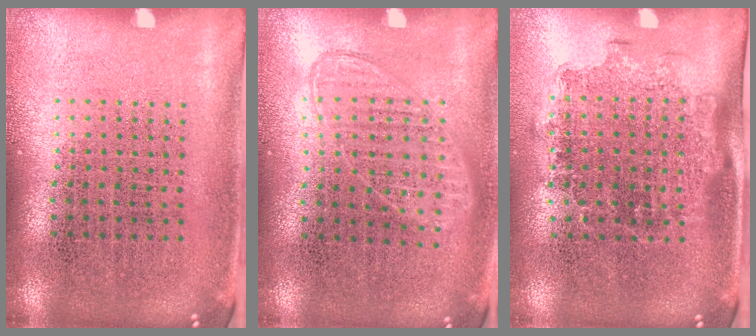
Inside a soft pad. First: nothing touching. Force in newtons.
{"total": 0.9, "press": 0.9, "slide": 0.3}
{"total": 1.3, "press": 1.1, "slide": 0.7}